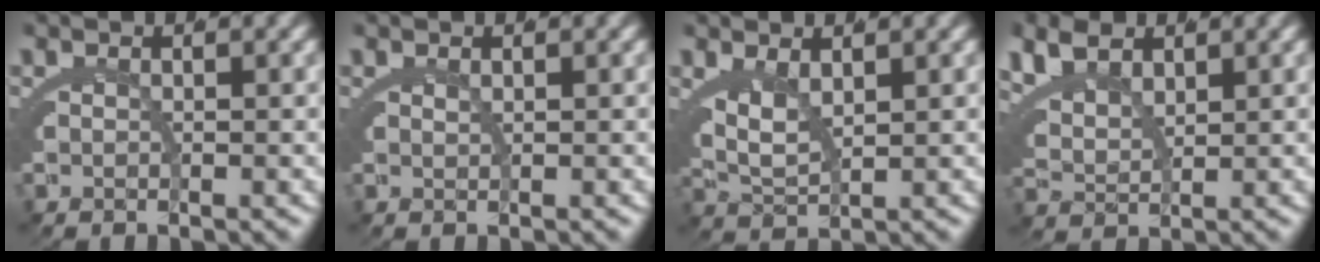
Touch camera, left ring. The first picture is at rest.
{"total": 0.8, "force": [0.5, -0.5, 0.2], "torque": [-0.003, -0.006, 0.014]}
{"total": 3.5, "force": [1.2, 1.8, 2.7], "torque": [-0.070, -0.015, 0.032]}
{"total": 5.1, "force": [2.8, 3.3, 2.6], "torque": [-0.079, -0.008, 0.057]}